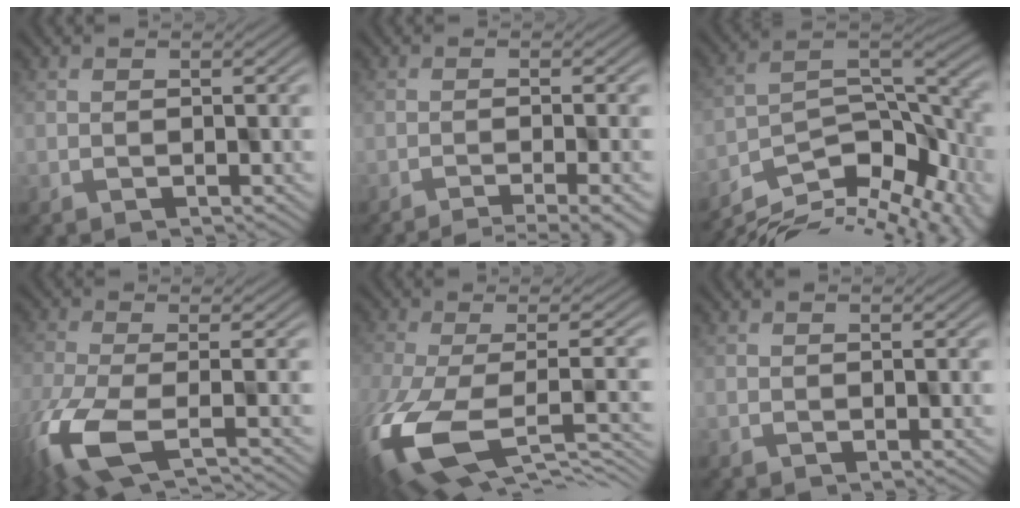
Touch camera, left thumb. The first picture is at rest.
{"total": 4.4, "force": [-3.3, 0.2, 2.9], "torque": [-0.039, 0.012, -0.051]}
{"total": 11.2, "force": [-6.9, 4.4, 7.6], "torque": [-0.164, -0.026, -0.095]}
{"total": 10.1, "force": [-5.7, 3.3, 7.7], "torque": [-0.174, -0.029, -0.111]}
{"total": 14.5, "force": [-4.0, 7.2, 11.9], "torque": [-0.300, -0.055, -0.044]}
{"total": 0.0}